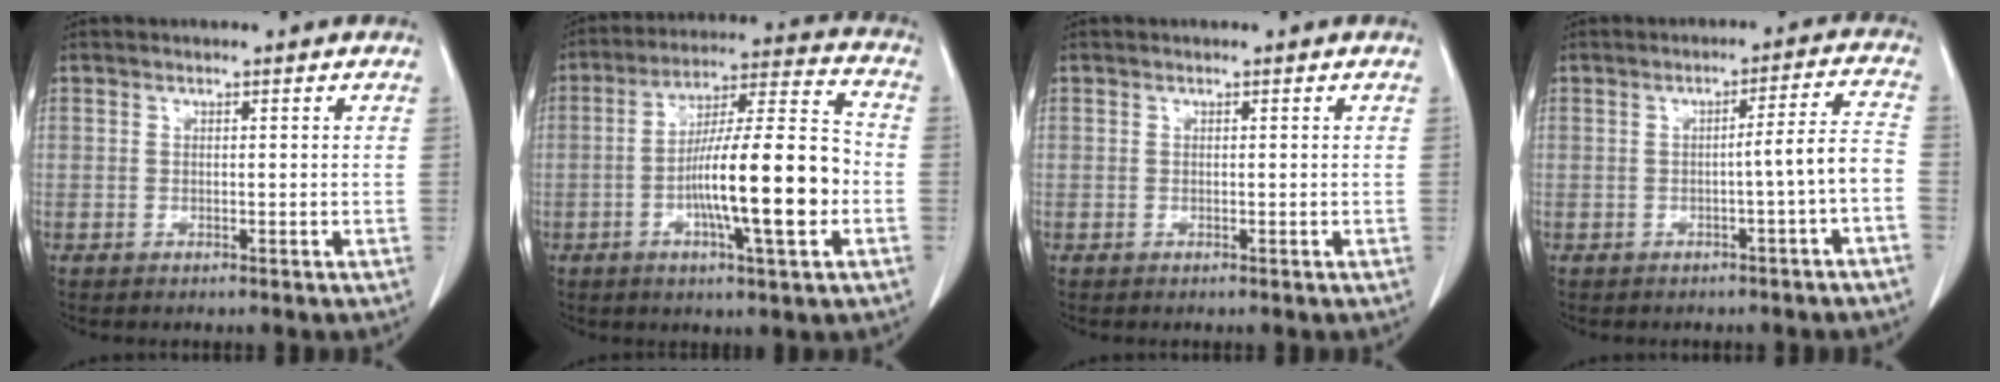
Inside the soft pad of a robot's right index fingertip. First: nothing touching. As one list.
[{"total": 16.1, "force": [-3.6, 1.6, 15.6], "torque": [-0.262, 0.009, -0.062]}, {"total": 0.0}, {"total": 5.2, "force": [-1.9, -0.6, 4.8], "torque": [-0.061, 0.013, -0.026]}]